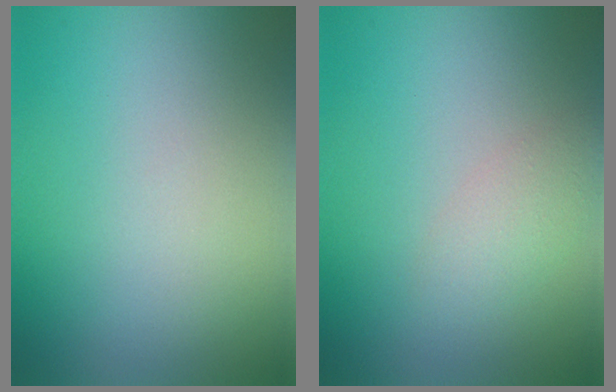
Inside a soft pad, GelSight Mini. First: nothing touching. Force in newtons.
{"total": 1.8, "press": 1.8, "slide": 0.1}